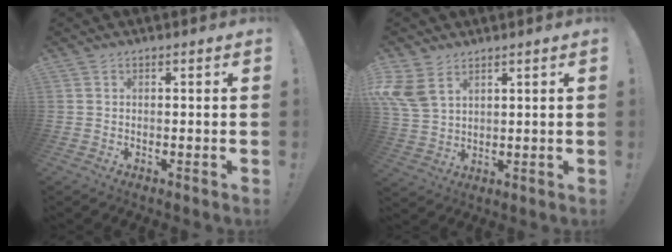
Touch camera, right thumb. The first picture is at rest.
{"total": 8.7, "force": [4.7, 5.4, 5.0], "torque": [-0.104, -0.014, 0.094]}